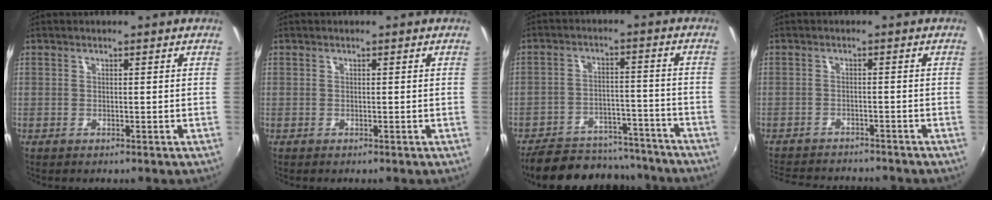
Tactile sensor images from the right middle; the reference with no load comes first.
{"total": 0.0}
{"total": 20.0, "force": [-17.2, 7.3, 7.0], "torque": [-0.153, 0.018, -0.226]}
{"total": 11.4, "force": [-10.4, 3.0, 3.8], "torque": [-0.096, -0.013, -0.157]}